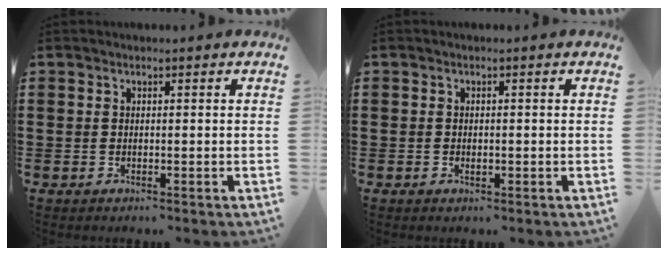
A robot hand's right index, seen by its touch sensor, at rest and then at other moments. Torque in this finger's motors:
{"motor_torque": [2.14, 0.00, 0.09, 0.00]}